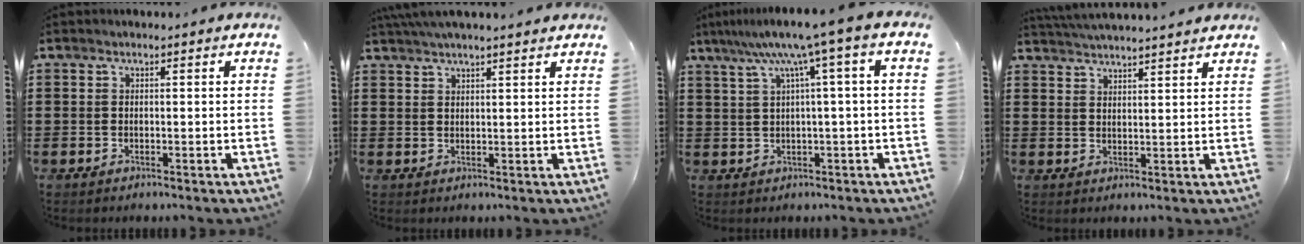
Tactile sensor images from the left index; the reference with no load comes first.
{"total": 2.9, "force": [2.7, 0.0, 1.1], "torque": [-0.027, 0.000, 0.052]}
{"total": 7.9, "force": [2.8, -0.5, 7.3], "torque": [-0.145, -0.009, 0.042]}
{"total": 3.3, "force": [3.3, -0.4, 0.2], "torque": [-0.014, -0.012, 0.061]}